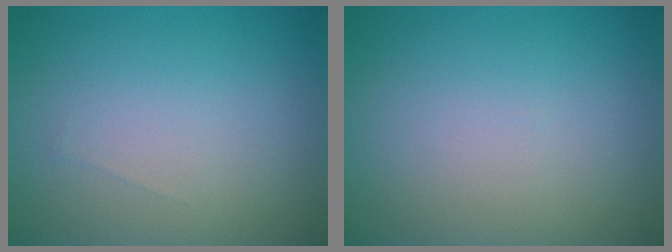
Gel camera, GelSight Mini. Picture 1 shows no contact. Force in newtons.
{"total": 0.0}